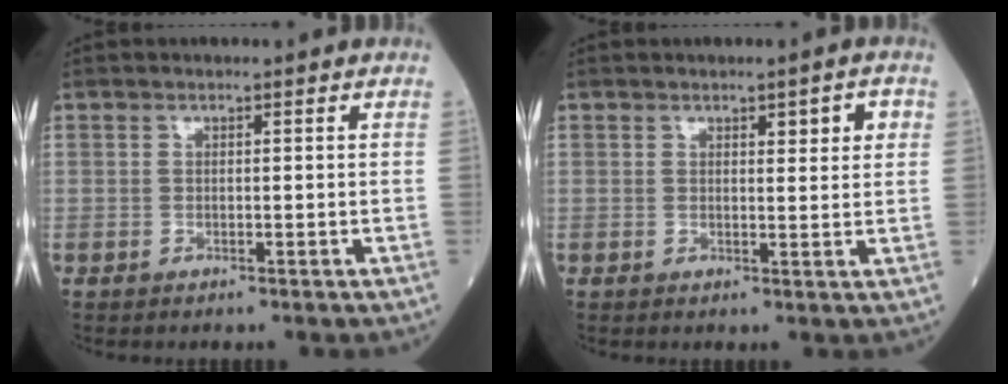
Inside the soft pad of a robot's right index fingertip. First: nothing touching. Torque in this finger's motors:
{"motor_torque": [0.06, 0.05, 0.06, 0.01]}